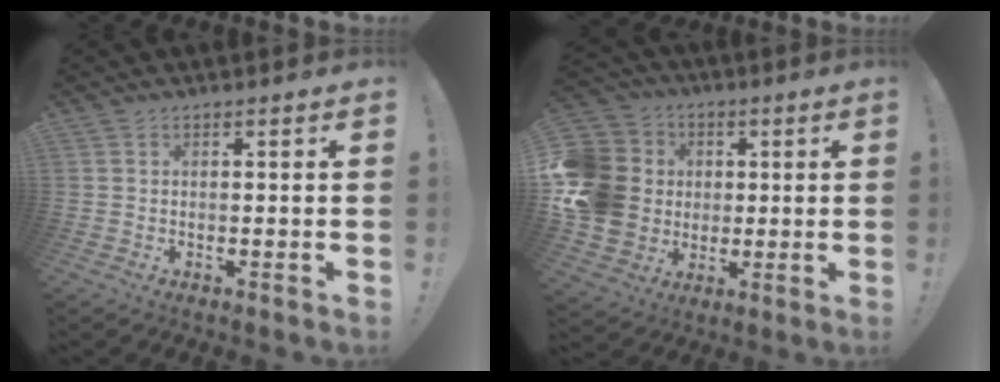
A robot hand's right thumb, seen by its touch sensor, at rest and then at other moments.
{"total": 17.1, "force": [0.5, 15.0, 8.1], "torque": [-0.154, 0.007, 0.029]}